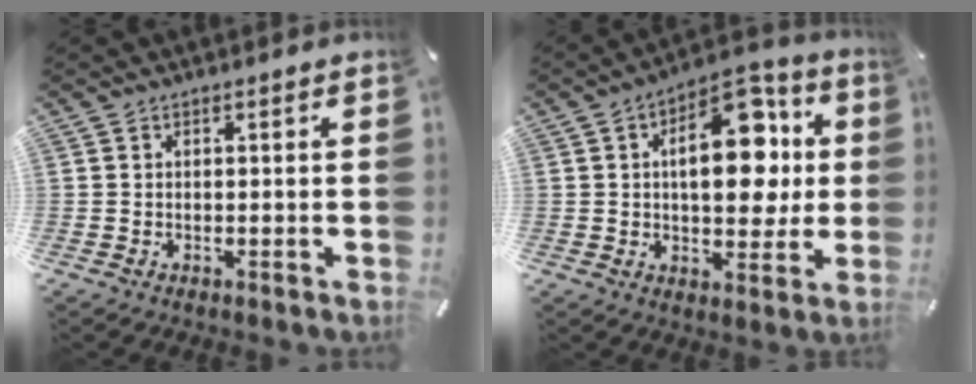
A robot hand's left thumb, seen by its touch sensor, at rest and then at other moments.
{"total": 17.1, "force": [3.4, 10.1, 13.4], "torque": [-0.171, -0.012, 0.056]}